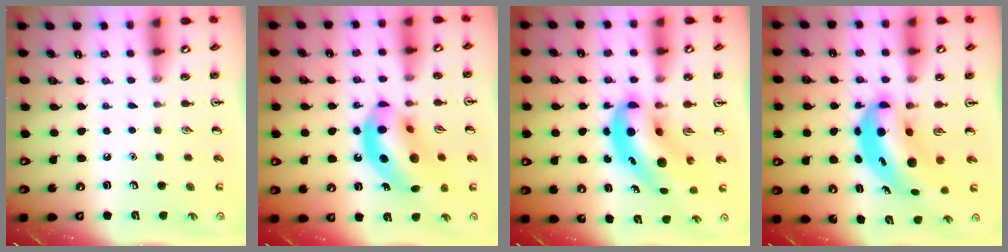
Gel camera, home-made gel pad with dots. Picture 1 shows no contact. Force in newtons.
{"total": 15.2, "press": 14.6, "slide": 4.2}
{"total": 10.6, "press": 10.1, "slide": 3.0}
{"total": 8.0, "press": 7.7, "slide": 2.2}